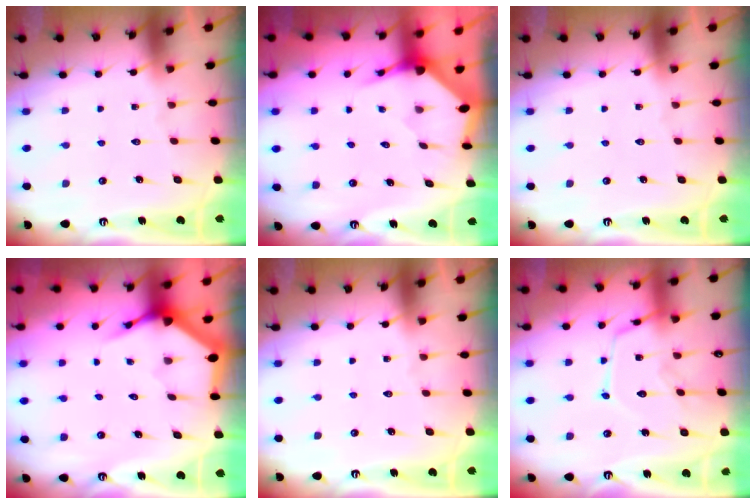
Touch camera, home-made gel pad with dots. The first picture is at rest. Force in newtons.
{"total": 3.5, "press": 3.5, "slide": 0.5}
{"total": 0.0}
{"total": 3.9, "press": 3.9, "slide": 0.5}
{"total": 0.0}
{"total": 12.8, "press": 12.8, "slide": 1.1}